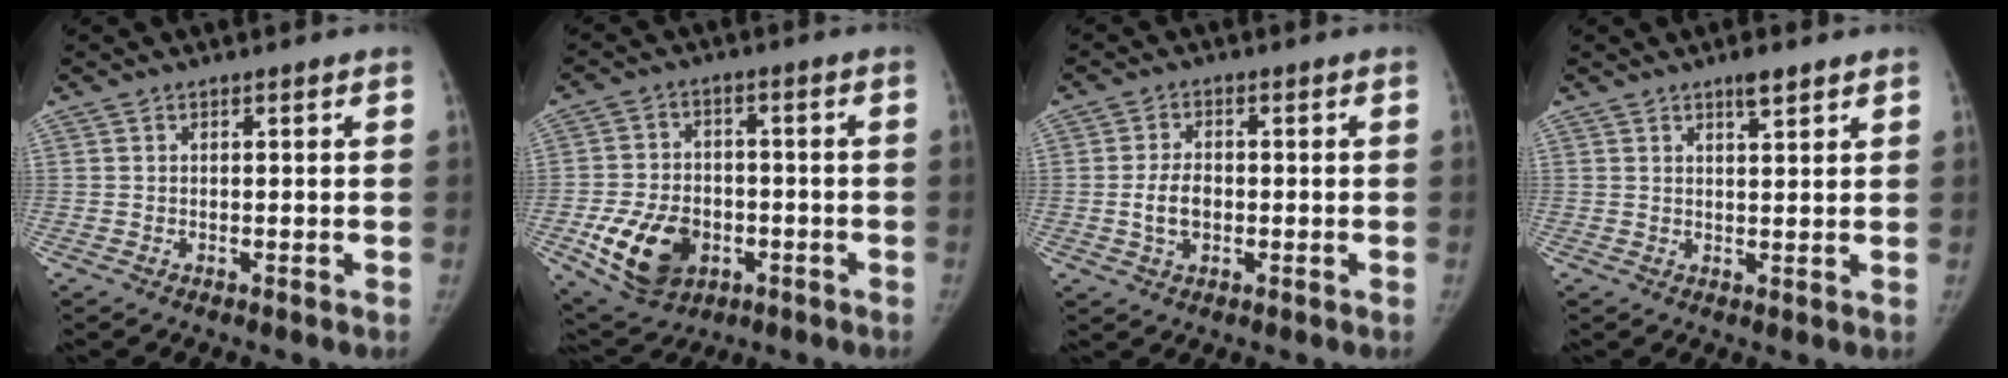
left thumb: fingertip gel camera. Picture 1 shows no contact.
{"total": 13.5, "force": [-4.7, 9.6, 8.3], "torque": [-0.126, 0.012, -0.067]}
{"total": 4.9, "force": [-0.8, 3.3, 3.6], "torque": [-0.062, 0.009, -0.013]}
{"total": 3.3, "force": [2.4, 0.9, 2.2], "torque": [-0.023, -0.014, 0.036]}